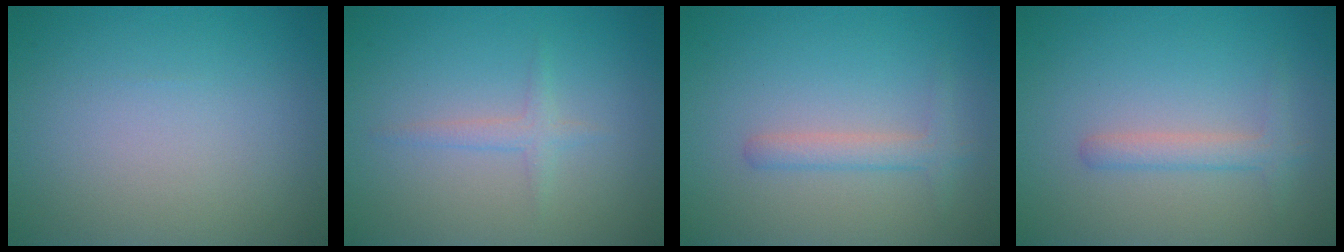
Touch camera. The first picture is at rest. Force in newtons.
{"total": 1.3, "press": 1.3, "slide": 0.1}
{"total": 1.8, "press": 1.8, "slide": 0.1}
{"total": 1.8, "press": 1.8, "slide": 0.1}